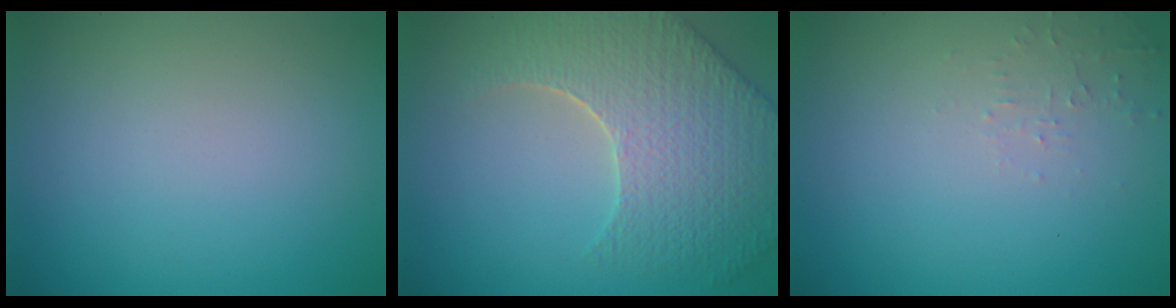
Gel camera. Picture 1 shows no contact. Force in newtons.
{"total": 7.8, "press": 5.8, "slide": 5.2}
{"total": 1.2, "press": 1.2, "slide": 0.3}